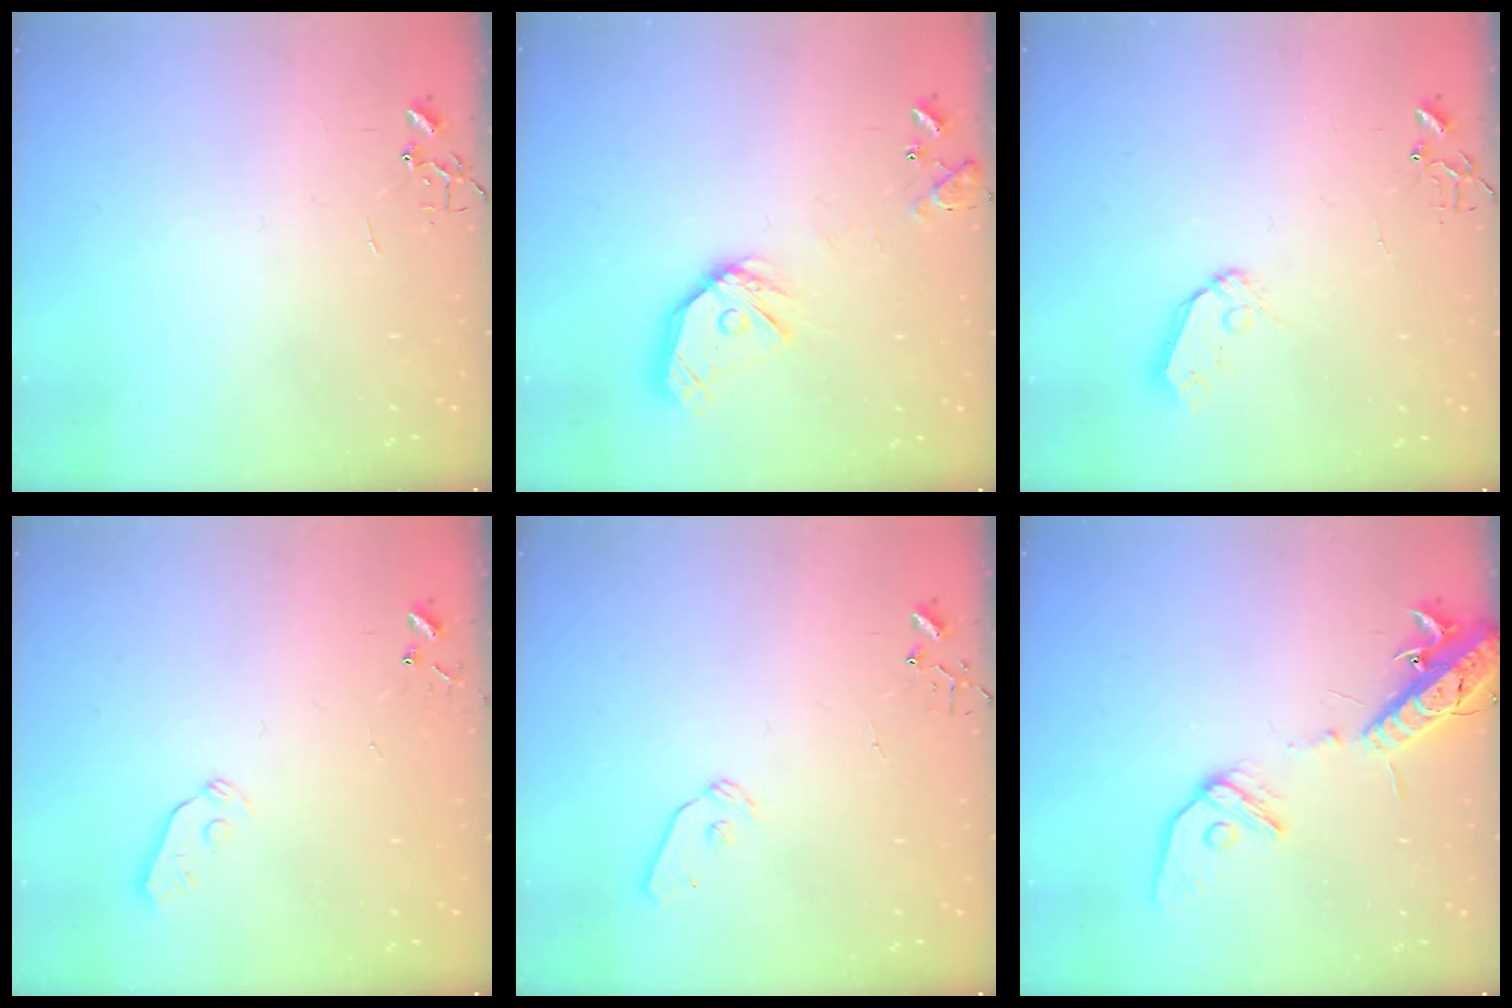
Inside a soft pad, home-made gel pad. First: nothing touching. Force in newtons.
{"total": 15.3, "press": 15.1, "slide": 2.1}
{"total": 6.9, "press": 6.9, "slide": 0.5}
{"total": 3.6, "press": 3.5, "slide": 0.7}
{"total": 8.7, "press": 8.7, "slide": 0.9}
{"total": 15.4, "press": 15.0, "slide": 3.5}